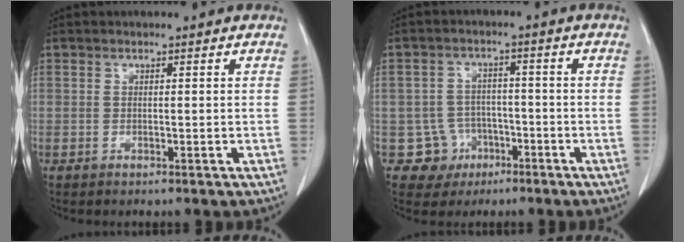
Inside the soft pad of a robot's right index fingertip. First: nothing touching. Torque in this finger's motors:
{"motor_torque": [-0.92, 0.19, -1.05, -0.21]}